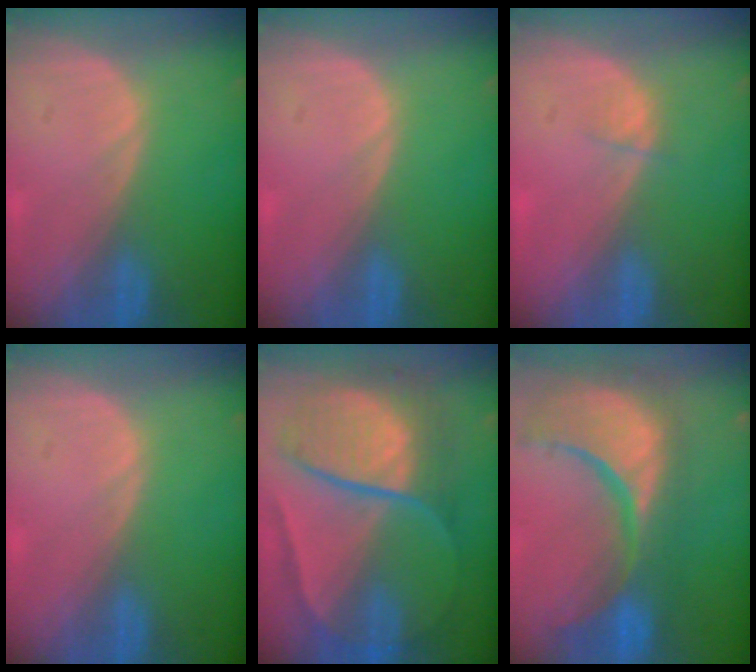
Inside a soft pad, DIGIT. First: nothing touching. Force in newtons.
{"total": 0.0}
{"total": 1.1, "press": 1.0, "slide": 0.4}
{"total": 0.0}
{"total": 10.8, "press": 10.7, "slide": 1.1}
{"total": 15.3, "press": 12.1, "slide": 9.4}